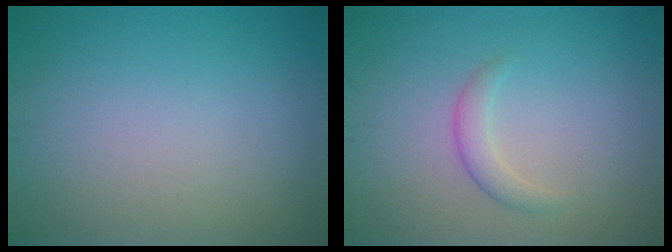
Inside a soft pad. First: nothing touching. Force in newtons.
{"total": 1.6, "press": 1.6, "slide": 0.1}